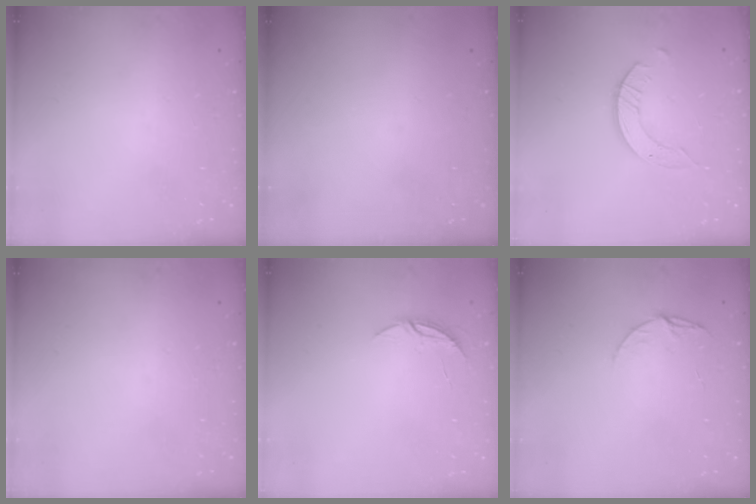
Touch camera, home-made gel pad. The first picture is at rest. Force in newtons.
{"total": 0.0}
{"total": 3.2, "press": 3.2, "slide": 0.4}
{"total": 0.0}
{"total": 4.6, "press": 4.6, "slide": 0.4}
{"total": 7.0, "press": 6.9, "slide": 0.6}